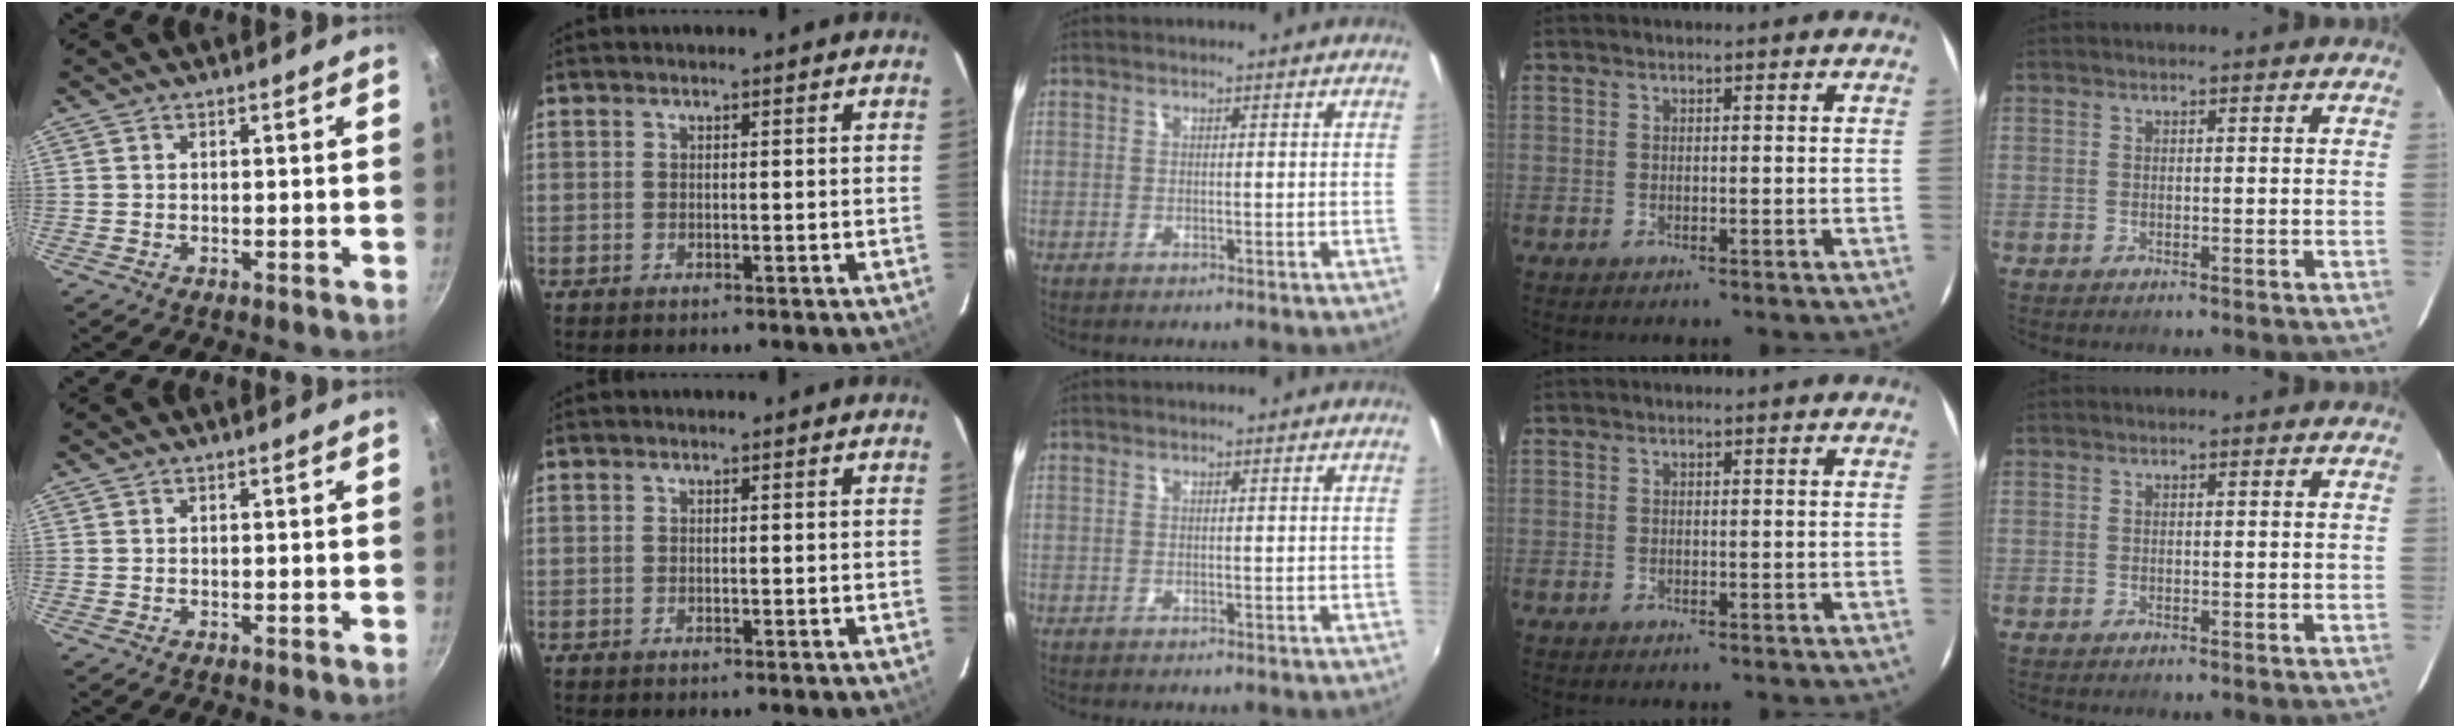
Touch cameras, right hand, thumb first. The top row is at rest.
{}